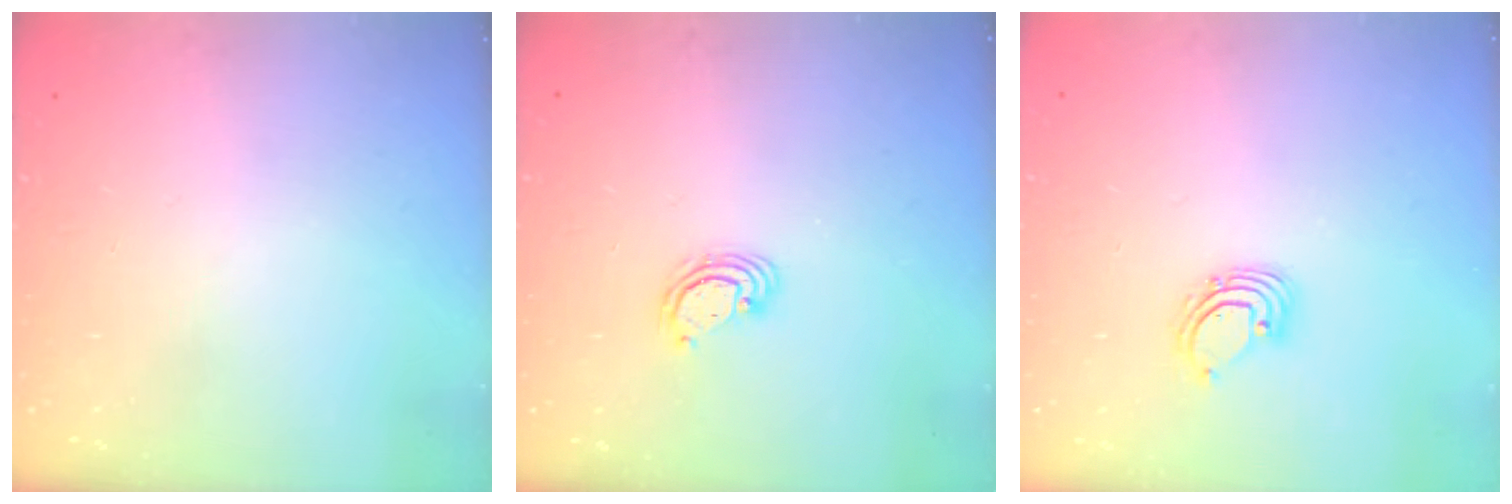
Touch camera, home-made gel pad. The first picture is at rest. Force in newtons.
{"total": 2.5, "press": 2.5, "slide": 0.2}
{"total": 2.6, "press": 2.6, "slide": 0.2}